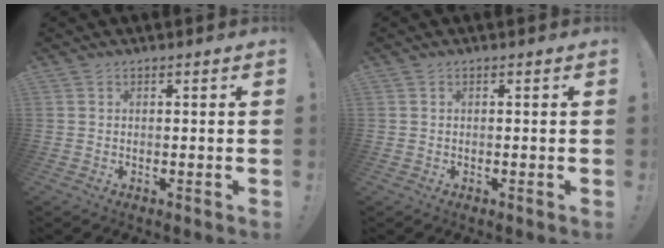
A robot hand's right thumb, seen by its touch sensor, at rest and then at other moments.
{"total": 0.5, "force": [-0.4, 0.3, 0.1], "torque": [-0.010, 0.004, -0.006]}